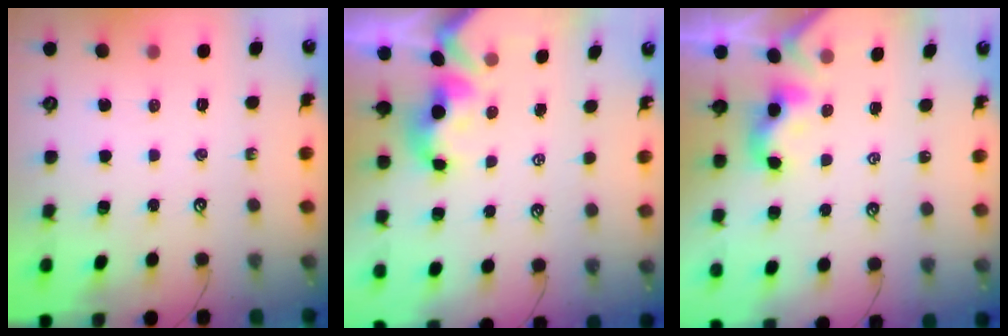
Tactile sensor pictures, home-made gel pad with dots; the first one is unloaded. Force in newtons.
{"total": 1.5, "press": 1.3, "slide": 0.7}
{"total": 2.3, "press": 2.3, "slide": 0.2}